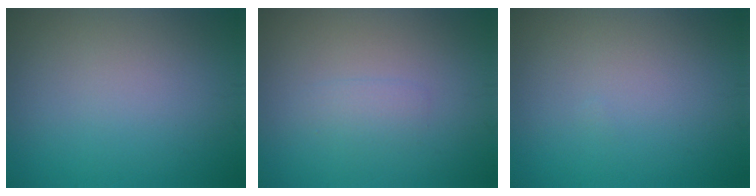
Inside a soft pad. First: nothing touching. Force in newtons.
{"total": 1.1, "press": 1.1, "slide": 0.1}
{"total": 0.0}